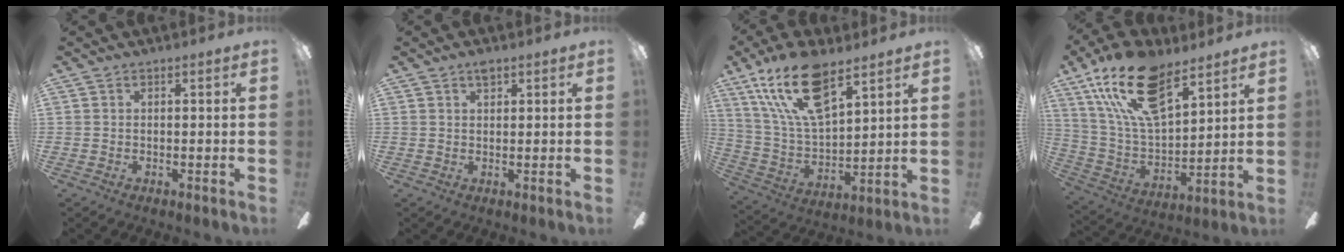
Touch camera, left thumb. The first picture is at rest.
{"total": 2.0, "force": [1.3, 0.9, 1.1], "torque": [-0.018, 0.000, 0.022]}
{"total": 18.6, "force": [11.6, 7.8, 12.3], "torque": [-0.247, -0.046, 0.200]}
{"total": 21.8, "force": [13.2, 10.1, 14.2], "torque": [-0.282, -0.060, 0.231]}